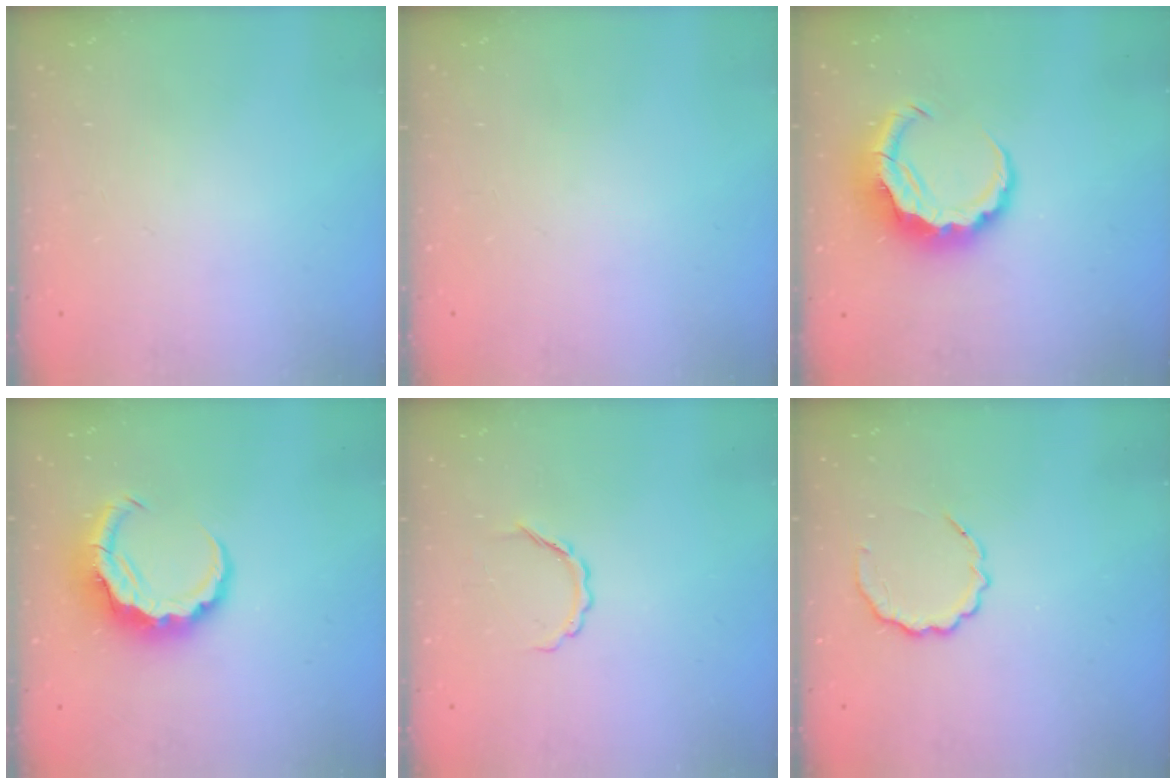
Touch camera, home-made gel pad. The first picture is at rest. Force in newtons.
{"total": 0.0}
{"total": 8.8, "press": 8.6, "slide": 1.6}
{"total": 8.7, "press": 8.6, "slide": 1.4}
{"total": 4.6, "press": 4.5, "slide": 0.7}
{"total": 6.7, "press": 6.5, "slide": 1.6}